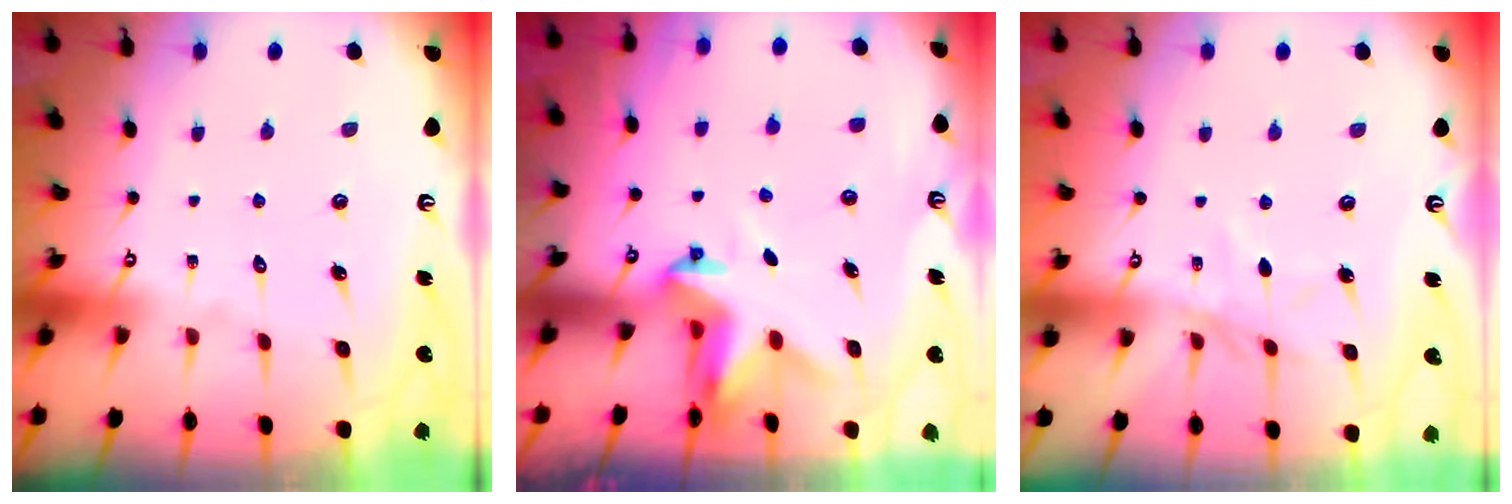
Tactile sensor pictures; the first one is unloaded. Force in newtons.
{"total": 3.6, "press": 3.6, "slide": 0.0}
{"total": 5.2, "press": 5.1, "slide": 0.6}